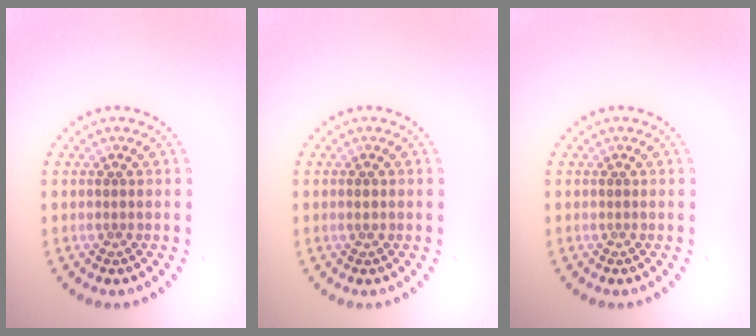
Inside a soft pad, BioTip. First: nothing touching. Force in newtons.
{"total": 0.8, "press": 0.8, "slide": 0.1}
{"total": 0.0}